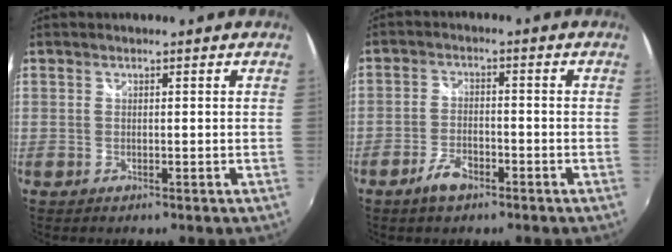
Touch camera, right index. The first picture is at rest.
{"total": 5.0, "force": [-3.3, 2.2, 3.0], "torque": [-0.070, 0.002, -0.059]}